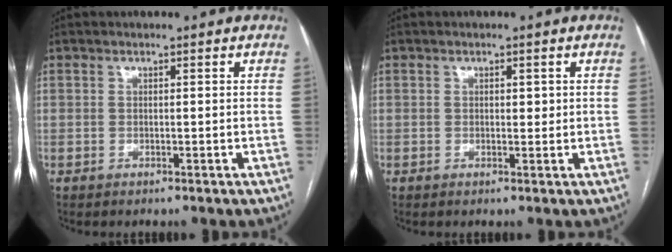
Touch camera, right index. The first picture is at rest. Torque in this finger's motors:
{"motor_torque": [0.01, 0.13, -0.06, 0.00]}